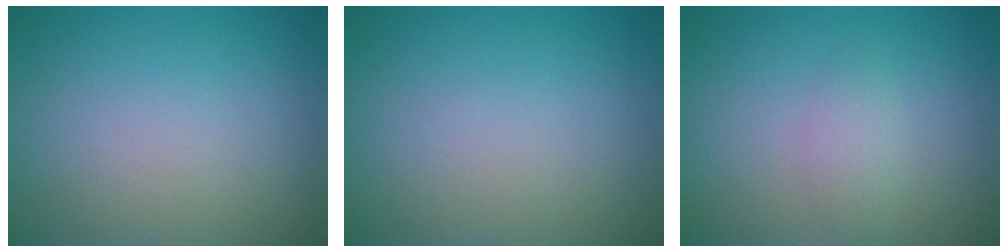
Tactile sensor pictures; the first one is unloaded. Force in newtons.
{"total": 0.0}
{"total": 1.6, "press": 1.6, "slide": 0.1}